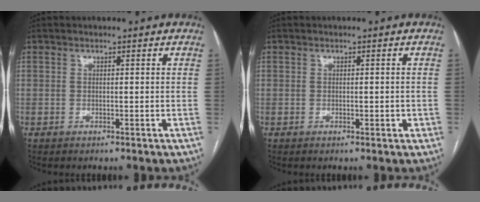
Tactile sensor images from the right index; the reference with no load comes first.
{"total": 1.2, "force": [-0.2, 0.6, 1.0], "torque": [-0.017, 0.006, 0.000]}